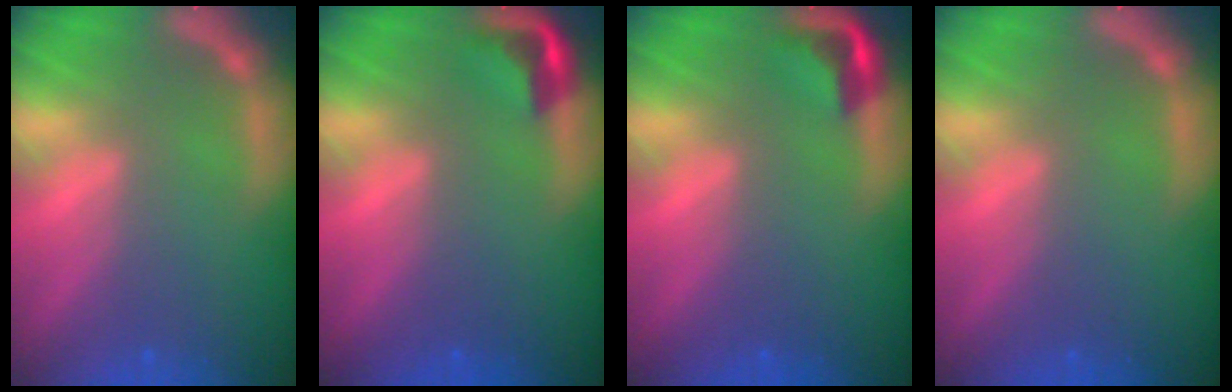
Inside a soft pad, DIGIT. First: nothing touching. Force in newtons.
{"total": 2.9}
{"total": 2.9}
{"total": 0.0}